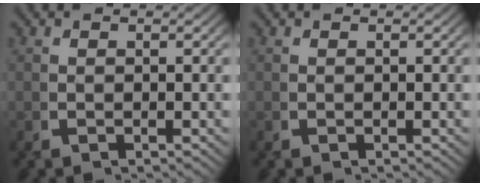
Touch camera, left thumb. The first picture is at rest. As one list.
[{"total": 0.0}]